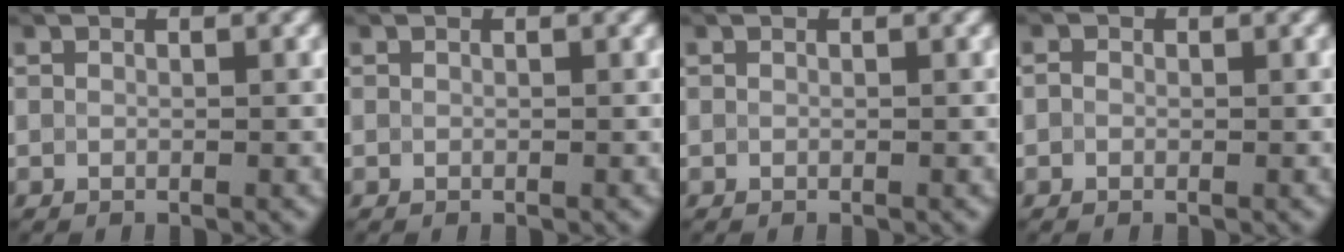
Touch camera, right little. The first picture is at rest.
{"total": 0.0}
{"total": 0.0}
{"total": 0.5, "force": [-0.1, 0.5, 0.1], "torque": [-0.001, -0.001, -0.006]}